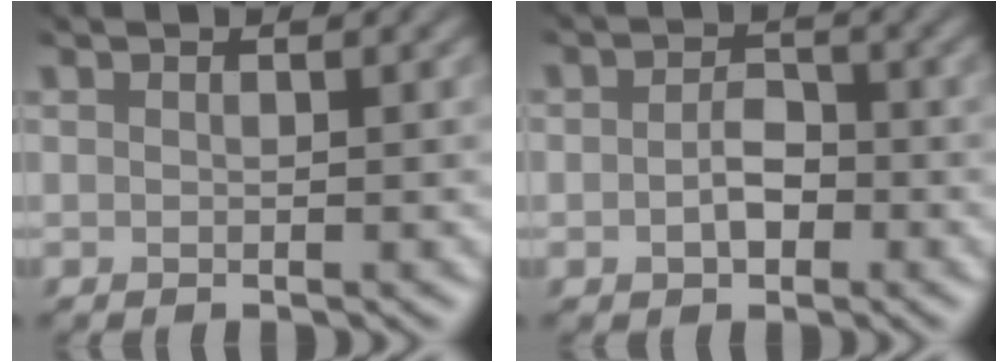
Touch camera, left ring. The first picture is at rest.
{"total": 2.5, "force": [-2.4, 0.7, -0.2], "torque": [-0.028, -0.018, -0.012]}